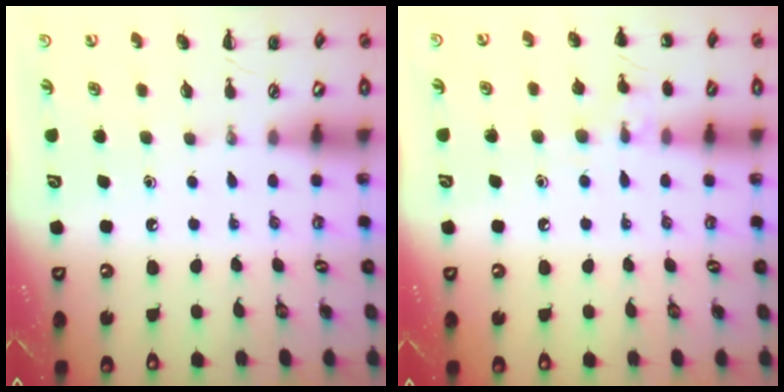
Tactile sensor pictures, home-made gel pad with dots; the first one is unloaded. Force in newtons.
{"total": 7.7, "press": 7.5, "slide": 1.8}